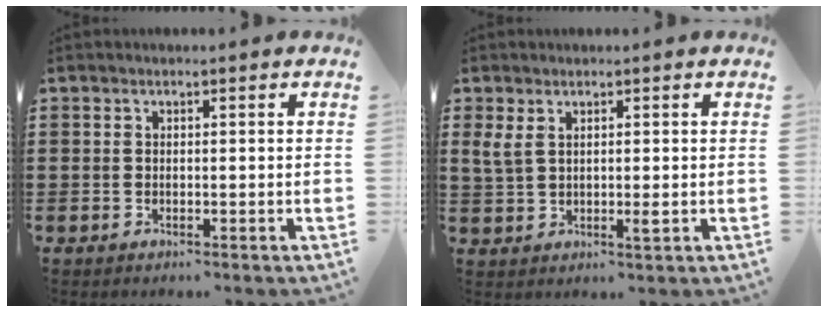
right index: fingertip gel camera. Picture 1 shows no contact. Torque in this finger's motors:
{"motor_torque": [-0.04, 0.24, 0.04, 0.07]}